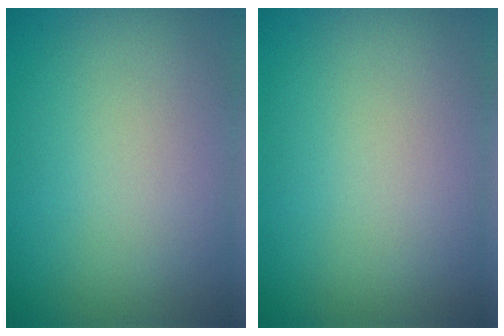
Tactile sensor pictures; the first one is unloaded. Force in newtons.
{"total": 0.0}